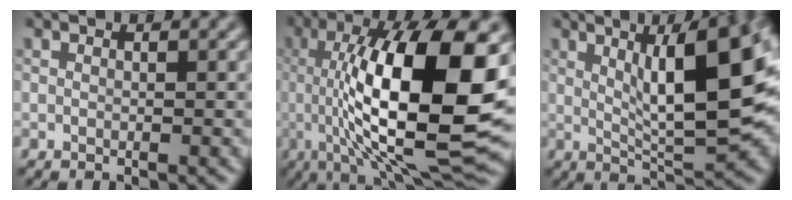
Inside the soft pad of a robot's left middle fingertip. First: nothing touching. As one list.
[{"total": 15.5, "force": [0.7, 4.5, 14.8], "torque": [-0.227, 0.003, 0.009]}, {"total": 10.3, "force": [2.5, 2.2, 9.7], "torque": [-0.135, 0.007, 0.043]}]